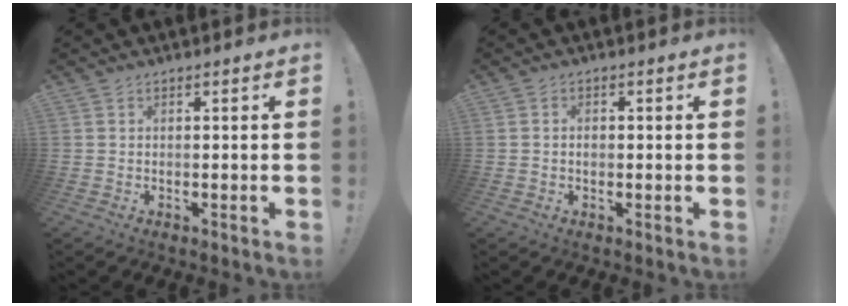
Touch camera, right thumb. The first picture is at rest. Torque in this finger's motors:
{"motor_torque": [0.18, 0.07, -0.01, 0.14, -0.02]}